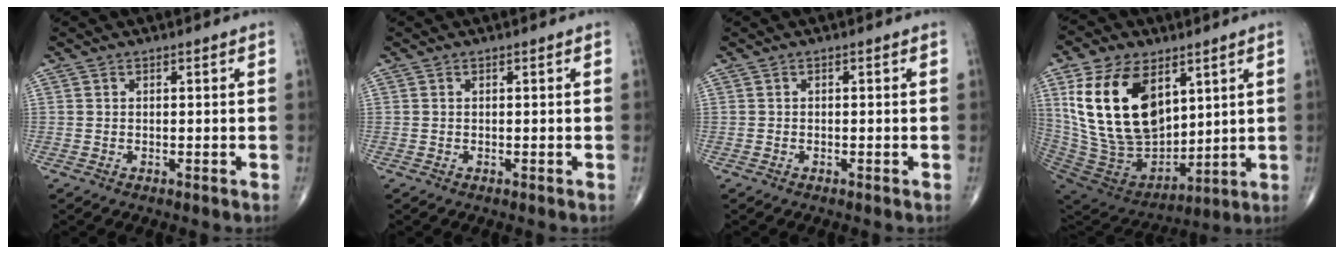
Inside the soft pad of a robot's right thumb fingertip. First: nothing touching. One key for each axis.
{"total": 0.0}
{"total": 0.0}
{"total": 22.4, "fx": 7.9, "fy": 13.7, "fz": 15.9, "tx": -0.281, "ty": -0.042, "tz": 0.163}